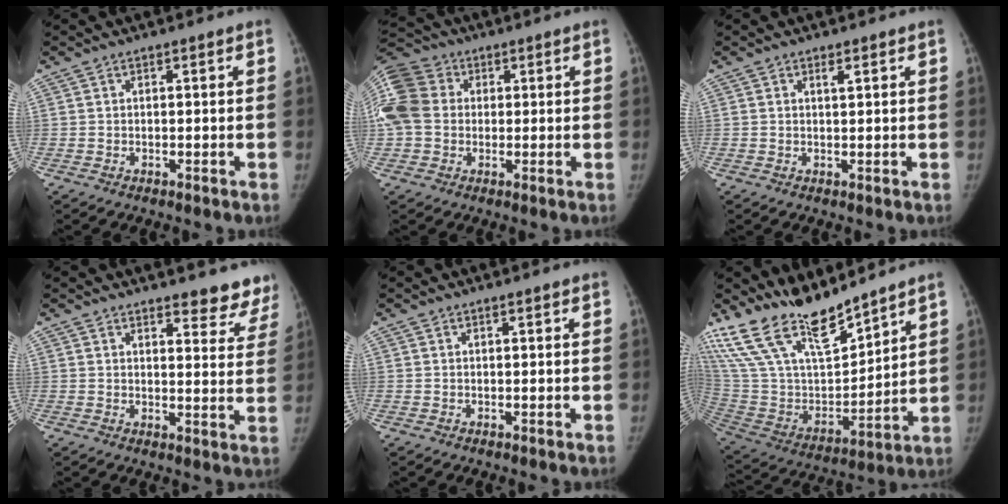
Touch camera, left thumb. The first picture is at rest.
{"total": 13.9, "force": [1.6, 11.7, 7.4], "torque": [-0.171, 0.032, 0.023]}
{"total": 1.1, "force": [0.6, 0.4, 0.8], "torque": [-0.010, -0.002, 0.010]}
{"total": 9.6, "force": [8.8, 2.8, 2.5], "torque": [0.016, -0.056, 0.081]}
{"total": 0.6, "force": [0.5, 0.1, 0.3], "torque": [-0.009, -0.002, 0.007]}
{"total": 23.3, "force": [19.5, 7.1, 10.7], "torque": [-0.186, -0.089, 0.373]}